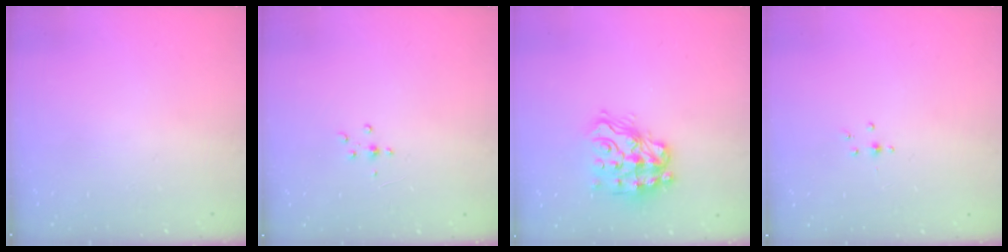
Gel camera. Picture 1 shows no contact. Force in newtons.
{"total": 3.0, "press": 3.0, "slide": 0.4}
{"total": 15.0, "press": 14.9, "slide": 1.3}
{"total": 2.3, "press": 1.9, "slide": 1.3}